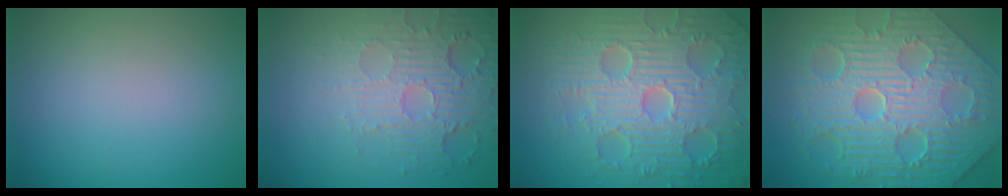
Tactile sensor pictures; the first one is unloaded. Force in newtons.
{"total": 5.6, "press": 3.5, "slide": 4.3}
{"total": 9.2, "press": 6.8, "slide": 6.2}
{"total": 11.9, "press": 8.0, "slide": 8.8}